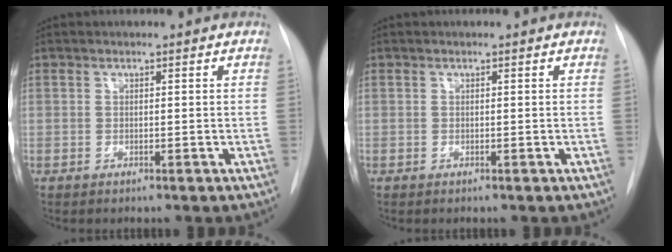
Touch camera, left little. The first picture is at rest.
{"total": 0.0}